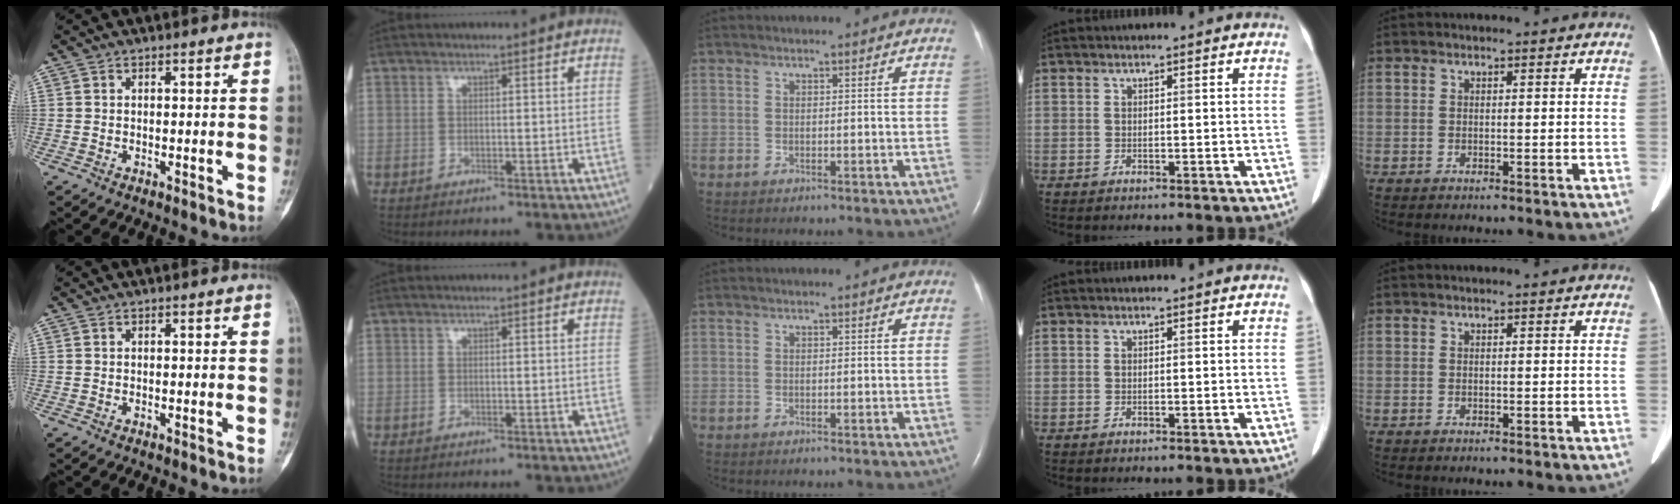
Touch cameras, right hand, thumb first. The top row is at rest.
{}